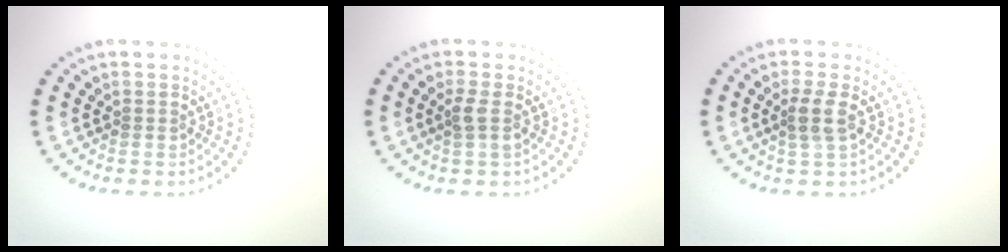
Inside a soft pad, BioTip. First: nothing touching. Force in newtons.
{"total": 1.0, "press": 0.9, "slide": 0.4}
{"total": 1.9, "press": 1.6, "slide": 1.0}